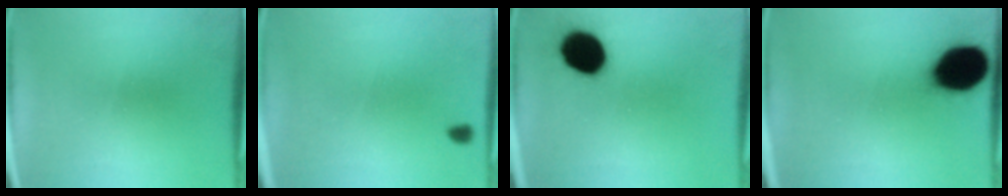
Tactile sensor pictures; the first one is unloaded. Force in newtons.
{"total": 0.7}
{"total": 13.6}
{"total": 16.8}